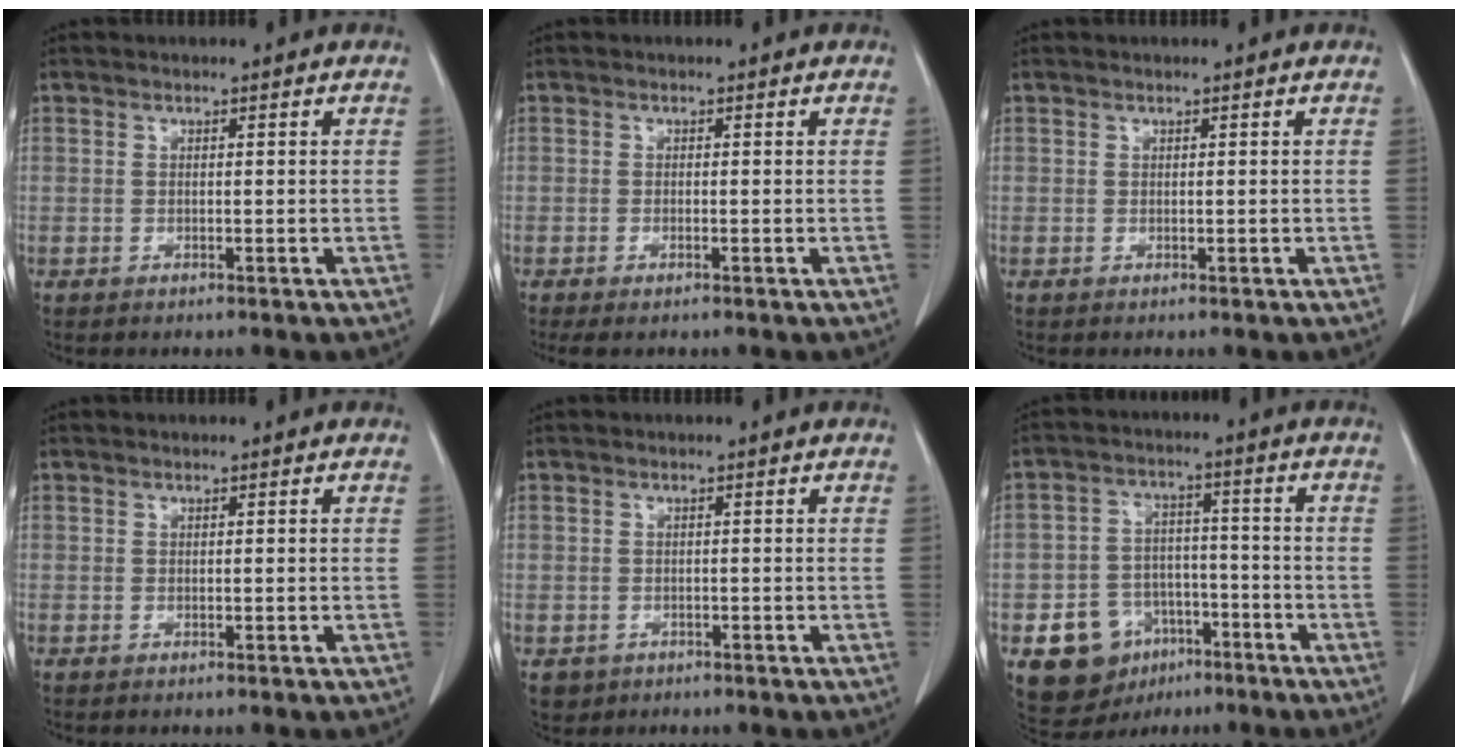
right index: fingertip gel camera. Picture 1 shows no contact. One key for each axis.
{"total": 2.0, "fx": -1.4, "fy": 0.3, "fz": 1.4, "tx": -0.020, "ty": -0.005, "tz": -0.023}
{"total": 0.0}
{"total": 0.0}
{"total": 2.6, "fx": -1.1, "fy": 2.3, "fz": 0.2, "tx": -0.001, "ty": 0.005, "tz": -0.014}
{"total": 10.4, "fx": -5.1, "fy": 8.3, "fz": 3.6, "tx": -0.063, "ty": 0.025, "tz": -0.073}